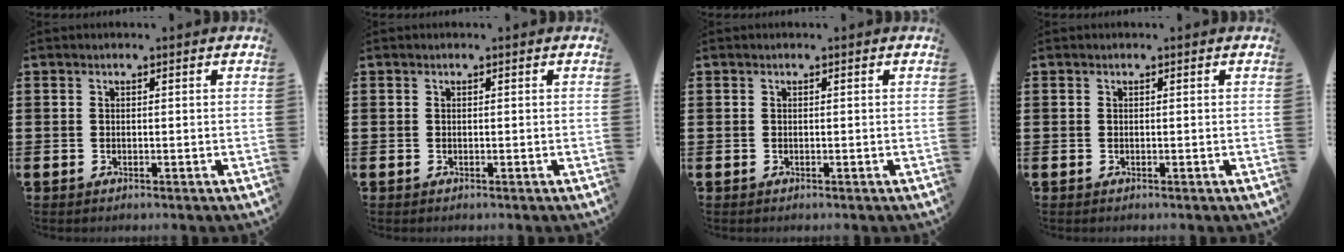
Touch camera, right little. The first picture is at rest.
{"total": 0.0}
{"total": 0.0}
{"total": 0.0}